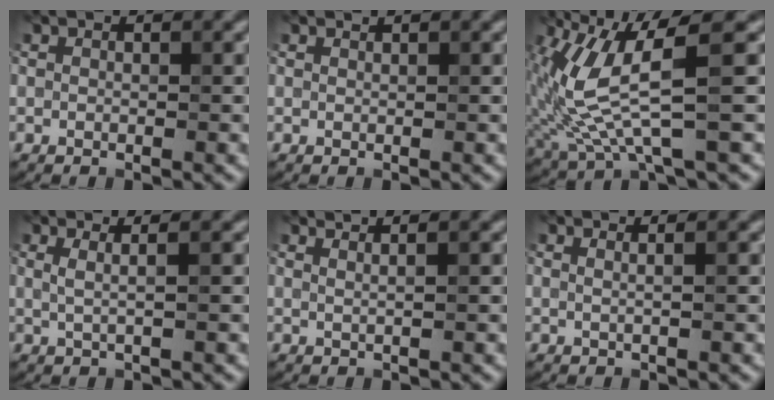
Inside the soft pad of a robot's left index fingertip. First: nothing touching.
{"total": 0.7, "force": [0.7, 0.1, 0.2], "torque": [0.002, -0.005, 0.006]}
{"total": 6.9, "force": [1.0, 1.6, 6.6], "torque": [-0.166, -0.016, 0.034]}
{"total": 1.5, "force": [0.6, 0.4, 1.4], "torque": [-0.023, -0.002, 0.005]}
{"total": 3.4, "force": [2.4, 1.5, 1.9], "torque": [-0.003, 0.024, 0.005]}
{"total": 2.4, "force": [1.0, 1.2, 1.7], "torque": [-0.003, 0.014, -0.016]}